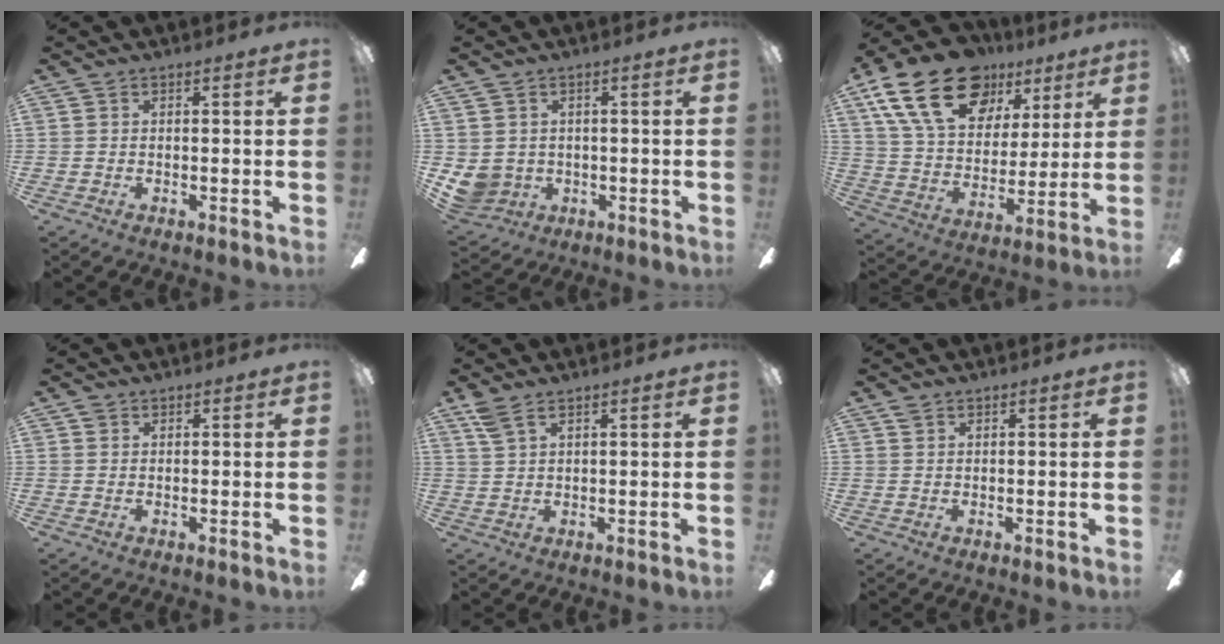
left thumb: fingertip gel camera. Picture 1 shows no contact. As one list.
[{"total": 5.3, "force": [0.2, 5.1, 1.5], "torque": [-0.052, -0.002, 0.005]}, {"total": 24.0, "force": [13.3, 14.6, 13.6], "torque": [-0.249, -0.058, 0.240]}, {"total": 1.1, "force": [0.8, 0.7, 0.1], "torque": [-0.001, 0.001, 0.016]}, {"total": 4.0, "force": [2.9, 1.4, 2.3], "torque": [-0.054, -0.006, 0.055]}, {"total": 1.2, "force": [1.0, 0.5, 0.3], "torque": [-0.008, 0.000, 0.020]}]